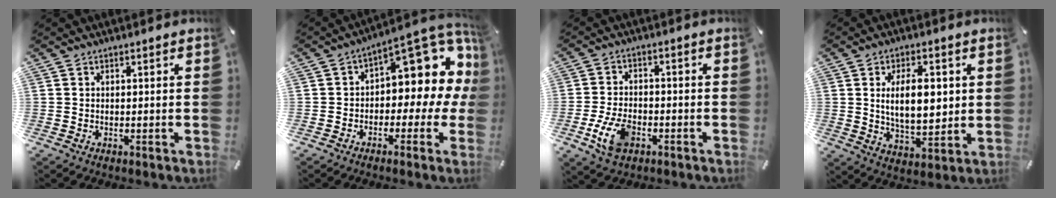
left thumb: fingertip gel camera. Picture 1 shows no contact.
{"total": 12.3, "force": [5.9, 6.3, 8.7], "torque": [-0.104, -0.055, 0.094]}
{"total": 8.9, "force": [-3.7, 5.3, 6.1], "torque": [-0.137, 0.006, -0.067]}
{"total": 11.9, "force": [2.0, 6.3, 9.8], "torque": [-0.161, -0.005, 0.029]}